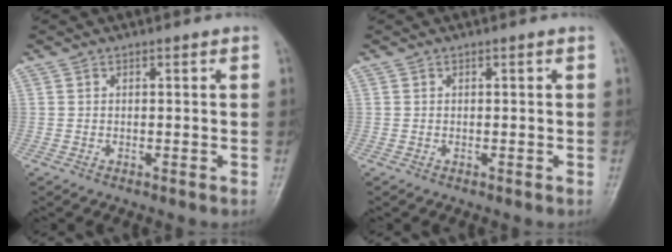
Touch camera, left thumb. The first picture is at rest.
{"total": 0.0}